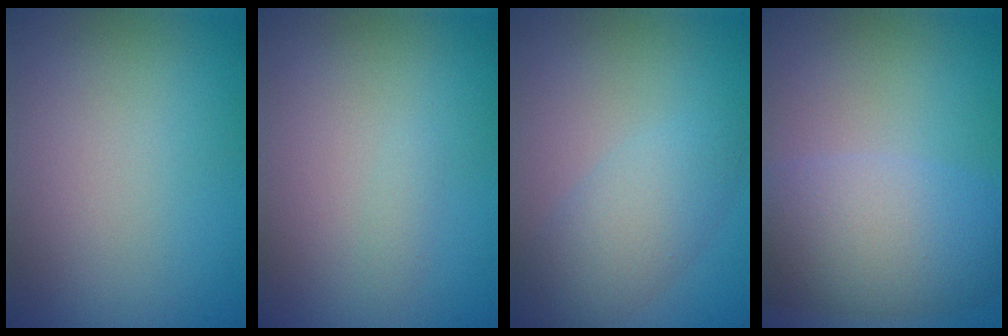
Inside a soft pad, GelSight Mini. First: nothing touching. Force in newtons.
{"total": 0.6, "press": 0.6, "slide": 0.0}
{"total": 3.8, "press": 3.8, "slide": 0.1}
{"total": 7.2, "press": 7.2, "slide": 0.6}